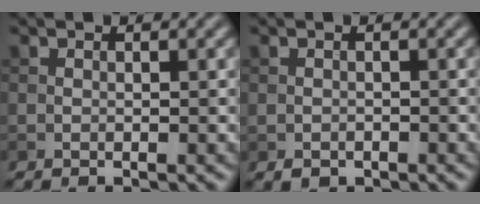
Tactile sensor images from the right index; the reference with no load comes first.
{"total": 1.0, "force": [-0.5, 0.7, 0.4], "torque": [-0.004, -0.004, -0.008]}